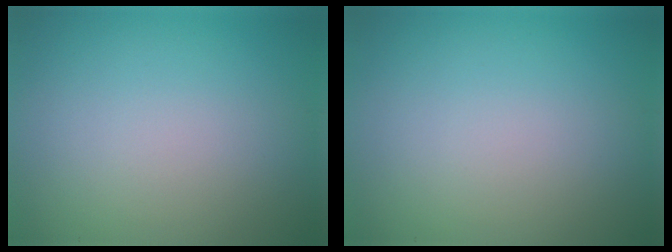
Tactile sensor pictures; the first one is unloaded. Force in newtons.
{"total": 0.0}